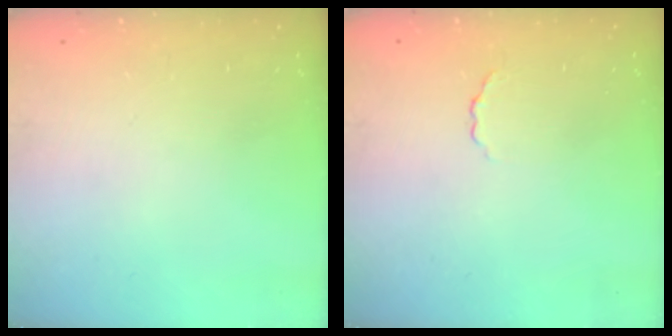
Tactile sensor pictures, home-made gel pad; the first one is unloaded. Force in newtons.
{"total": 1.7, "press": 1.6, "slide": 0.5}